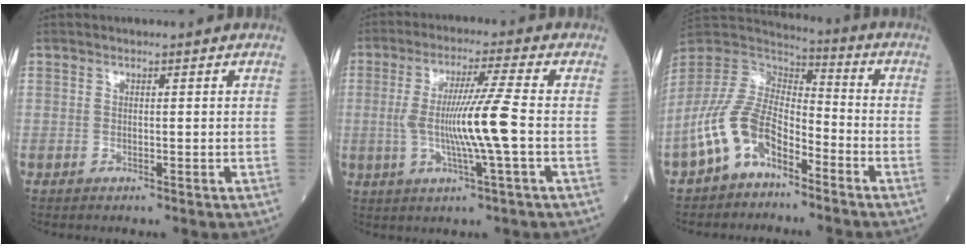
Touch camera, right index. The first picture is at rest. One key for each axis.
{"total": 9.7, "fx": -0.9, "fy": -1.1, "fz": 9.6, "tx": -0.187, "ty": -0.005, "tz": -0.017}
{"total": 11.4, "fx": -6.6, "fy": 5.9, "fz": 7.3, "tx": -0.168, "ty": 0.020, "tz": -0.133}